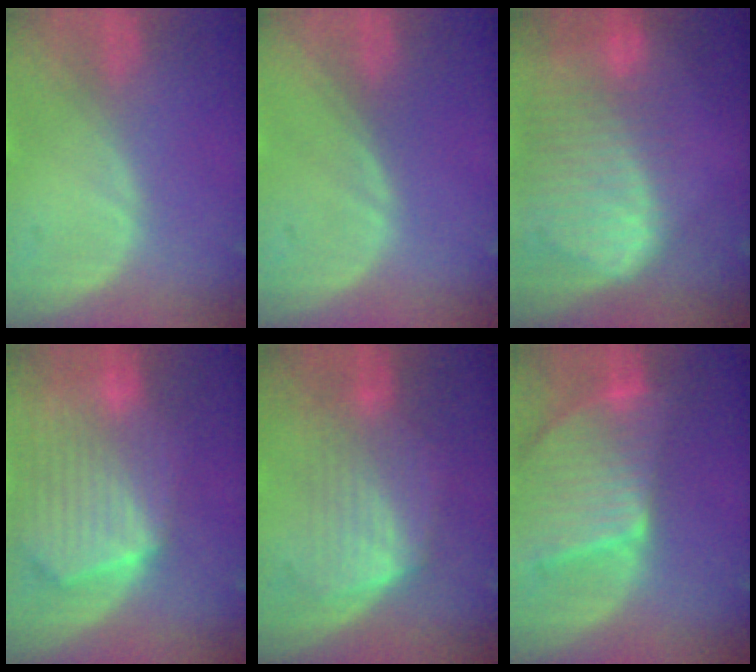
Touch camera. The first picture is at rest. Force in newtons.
{"total": 0.0}
{"total": 10.5, "press": 9.1, "slide": 5.2}
{"total": 10.6, "press": 9.3, "slide": 5.2}
{"total": 6.4, "press": 6.3, "slide": 1.2}
{"total": 9.4, "press": 8.2, "slide": 4.6}